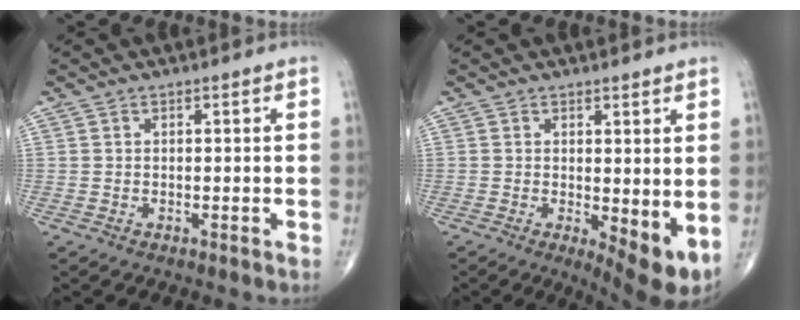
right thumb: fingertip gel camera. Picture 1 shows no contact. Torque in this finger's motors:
{"motor_torque": [-0.43, 0.49, 0.38, 0.08, 0.03]}